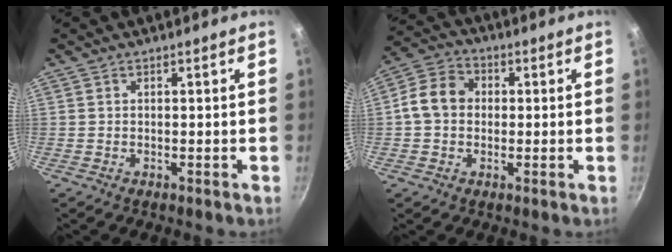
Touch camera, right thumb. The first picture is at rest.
{"total": 8.3, "force": [0.3, 6.8, 4.7], "torque": [-0.064, 0.018, -0.014]}